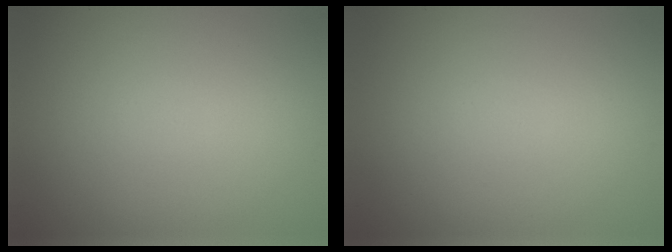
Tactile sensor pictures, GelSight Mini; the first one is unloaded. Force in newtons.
{"total": 0.0}